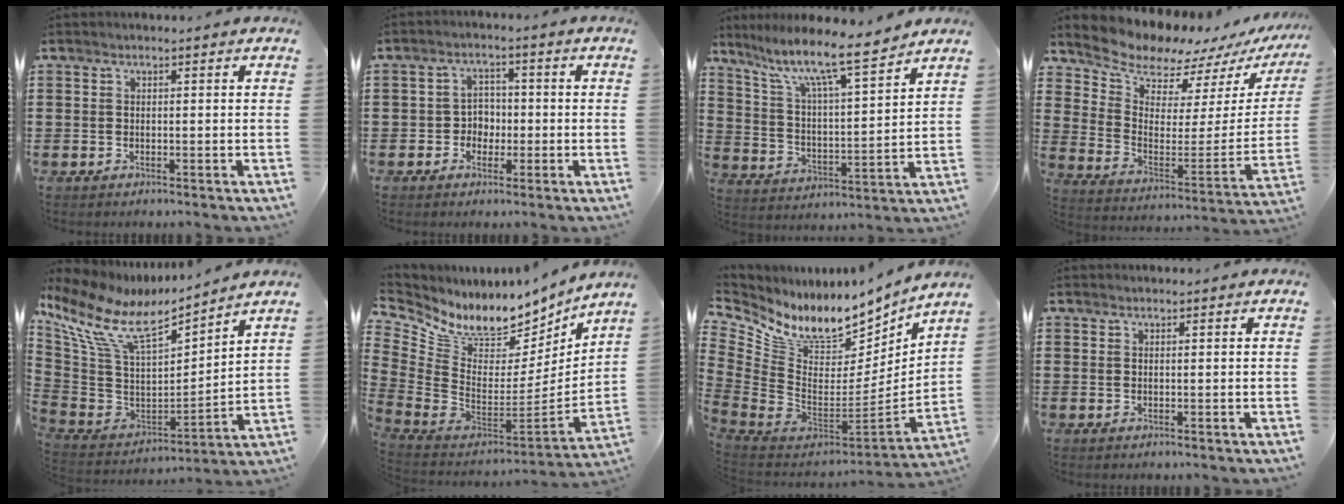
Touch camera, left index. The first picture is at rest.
{"total": 3.3, "force": [-1.0, 2.9, 1.3], "torque": [-0.035, 0.005, -0.024]}
{"total": 10.1, "force": [8.1, 1.5, 6.0], "torque": [-0.138, -0.050, 0.133]}
{"total": 8.3, "force": [8.0, 2.0, 0.6], "torque": [-0.057, -0.066, 0.140]}
{"total": 11.4, "force": [6.7, 4.5, 7.9], "torque": [-0.186, -0.044, 0.113]}
{"total": 8.1, "force": [6.8, 3.3, 3.0], "torque": [-0.093, -0.069, 0.119]}
{"total": 10.1, "force": [7.9, 4.5, 4.4], "torque": [-0.116, -0.078, 0.139]}
{"total": 0.6, "force": [0.6, 0.2, 0.2], "torque": [-0.005, 0.000, 0.012]}